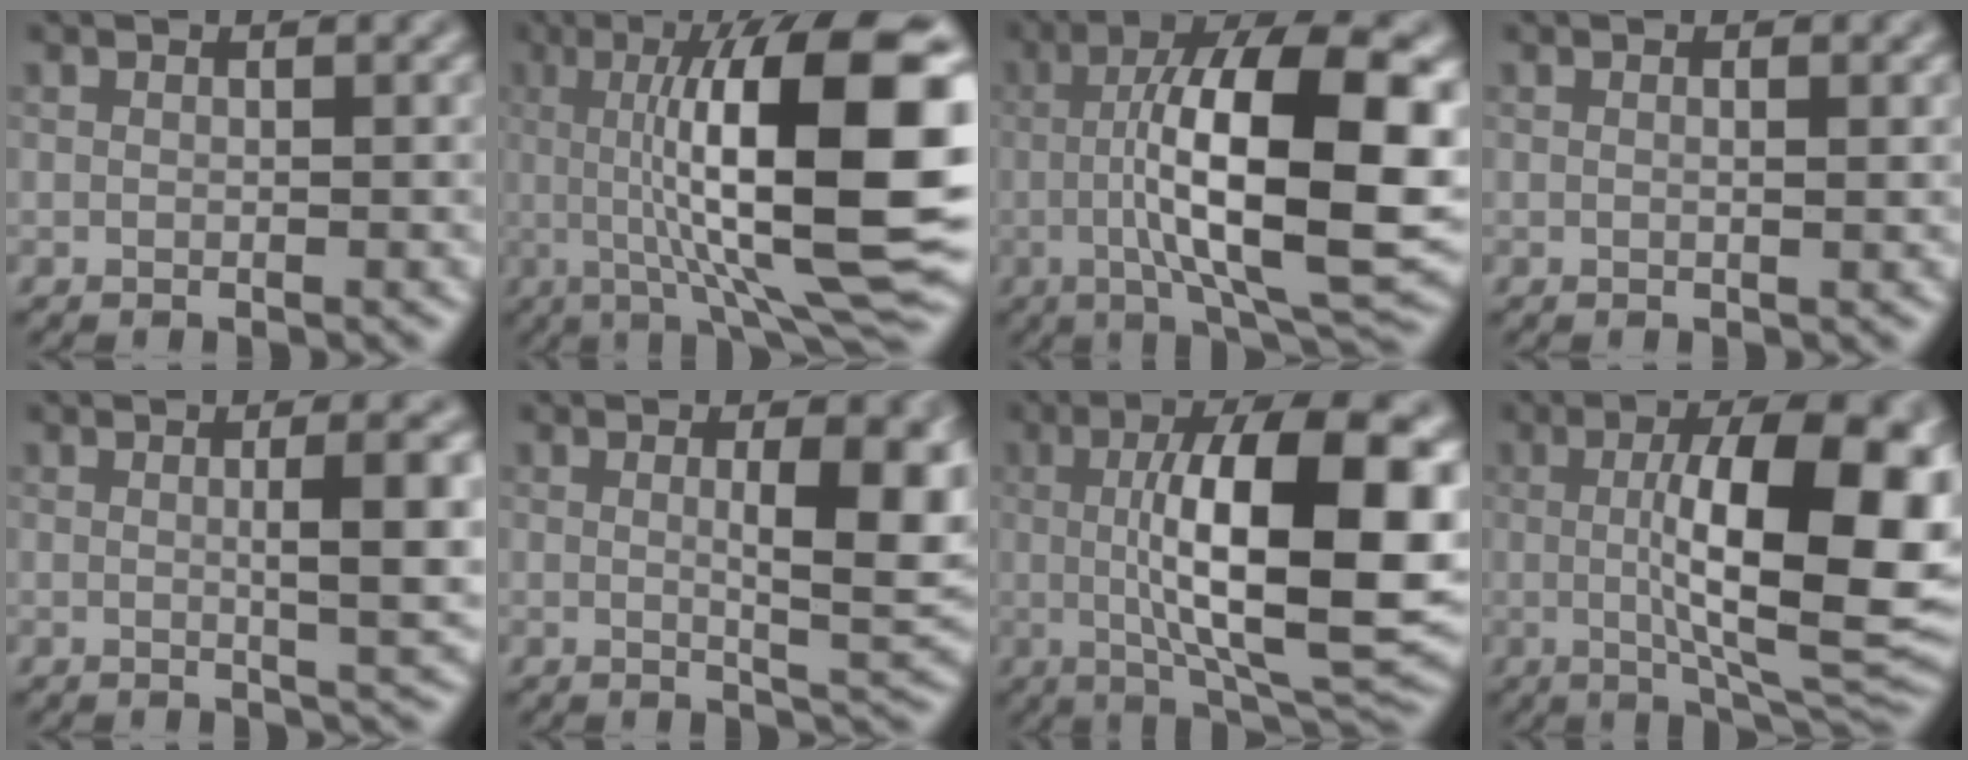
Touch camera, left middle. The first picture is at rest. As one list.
[{"total": 15.5, "force": [1.1, 3.8, 15.0], "torque": [-0.210, 0.007, 0.013]}, {"total": 14.1, "force": [-0.7, 3.7, 13.6], "torque": [-0.202, 0.013, -0.016]}, {"total": 0.9, "force": [0.2, 0.2, 0.8], "torque": [-0.012, 0.000, -0.001]}, {"total": 5.4, "force": [0.4, 1.2, 5.3], "torque": [-0.072, 0.006, 0.005]}, {"total": 6.5, "force": [0.9, 1.5, 6.2], "torque": [-0.085, -0.002, 0.018]}, {"total": 14.5, "force": [0.7, 4.5, 13.8], "torque": [-0.191, 0.005, 0.006]}, {"total": 14.1, "force": [0.8, 4.4, 13.4], "torque": [-0.189, 0.001, 0.011]}]